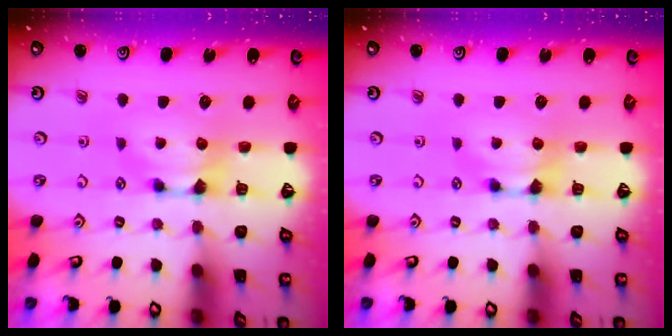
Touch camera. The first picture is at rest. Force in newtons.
{"total": 0.0}